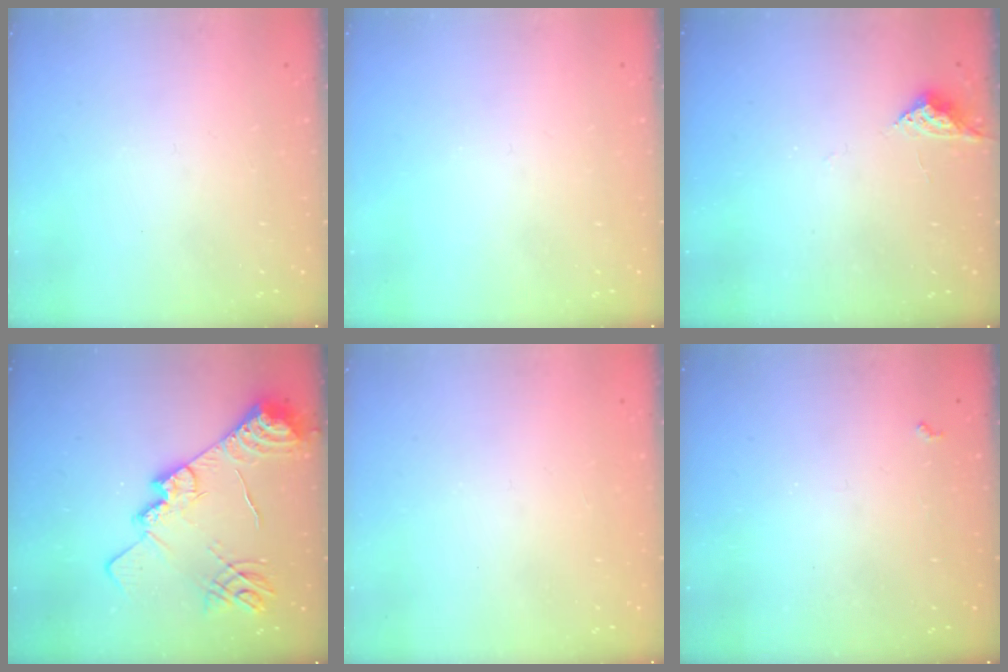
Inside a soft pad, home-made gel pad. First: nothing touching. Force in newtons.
{"total": 0.0}
{"total": 4.2, "press": 4.2, "slide": 0.6}
{"total": 20.1, "press": 20.0, "slide": 1.4}
{"total": 1.0, "press": 0.9, "slide": 0.3}
{"total": 3.7, "press": 3.6, "slide": 0.7}